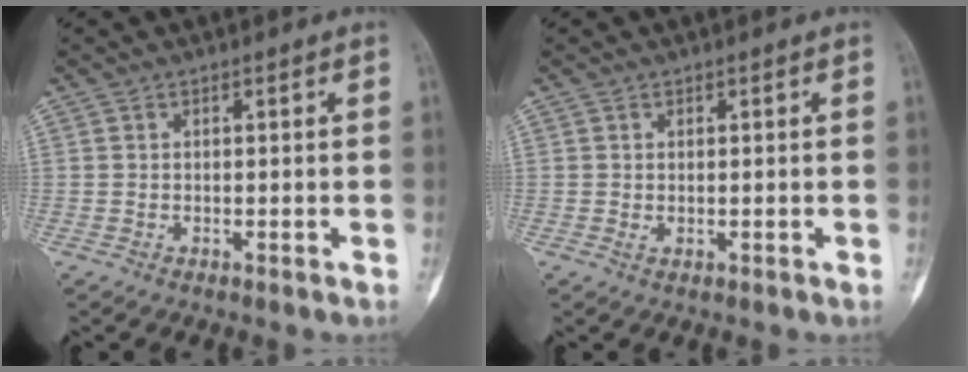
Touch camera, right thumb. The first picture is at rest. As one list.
[{"total": 0.7, "force": [0.0, 0.5, 0.5], "torque": [-0.011, -0.001, 0.005]}]